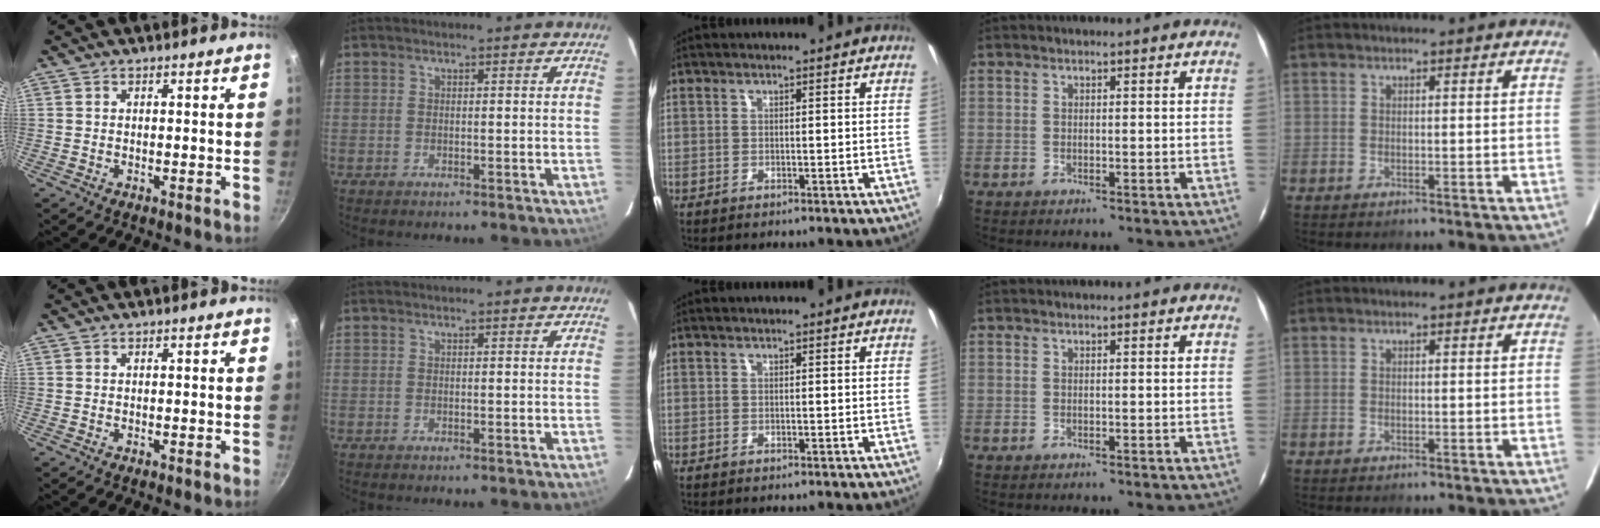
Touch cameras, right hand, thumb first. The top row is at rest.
{}